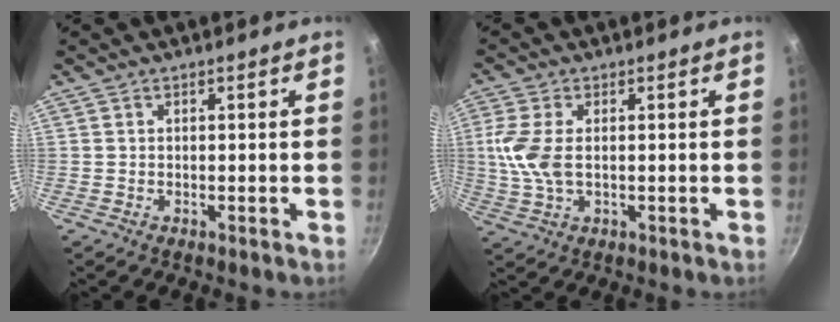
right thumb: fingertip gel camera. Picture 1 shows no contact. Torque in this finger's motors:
{"motor_torque": [0.13, 0.07, 0.92, 0.17, 0.08]}